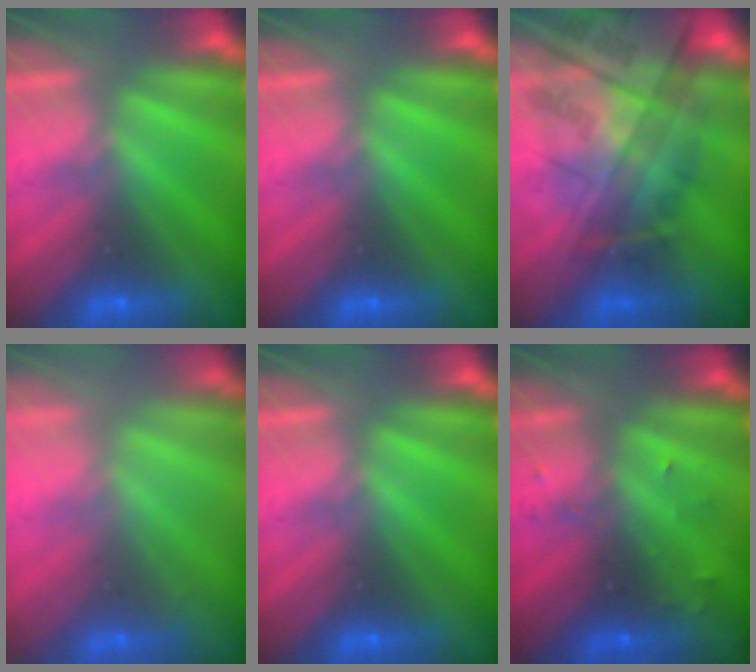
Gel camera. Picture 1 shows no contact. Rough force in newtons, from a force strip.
{"total": 0.0}
{"total": 10.9}
{"total": 2.2}
{"total": 0.0}
{"total": 3.0}